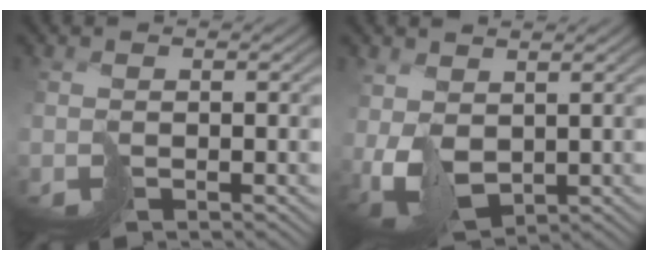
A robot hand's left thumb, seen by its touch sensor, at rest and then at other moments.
{"total": 6.9, "force": [1.3, 4.5, 5.0], "torque": [-0.142, -0.008, 0.025]}